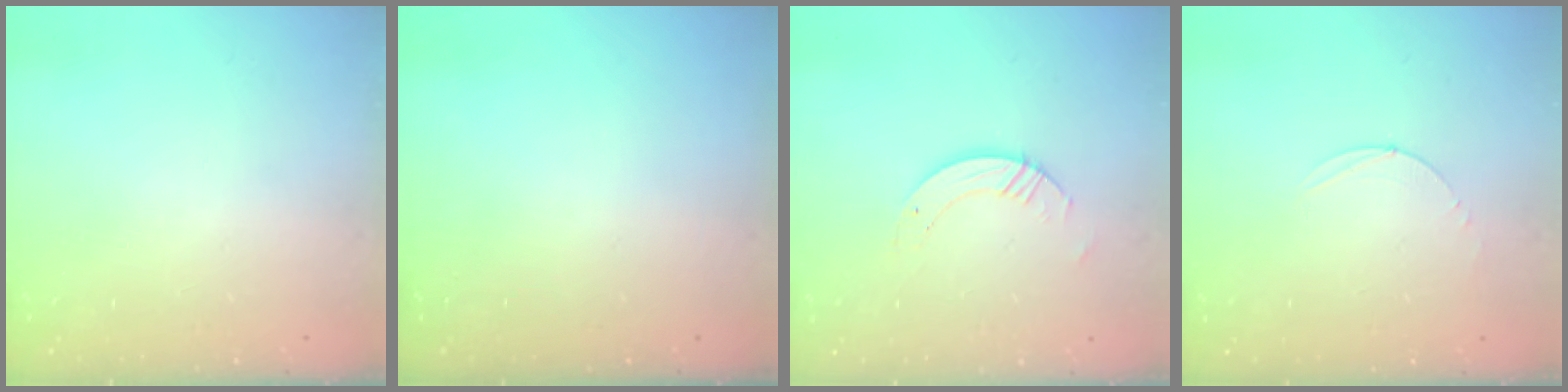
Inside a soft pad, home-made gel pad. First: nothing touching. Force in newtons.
{"total": 0.0}
{"total": 4.7, "press": 4.7, "slide": 0.3}
{"total": 2.8, "press": 2.8, "slide": 0.3}